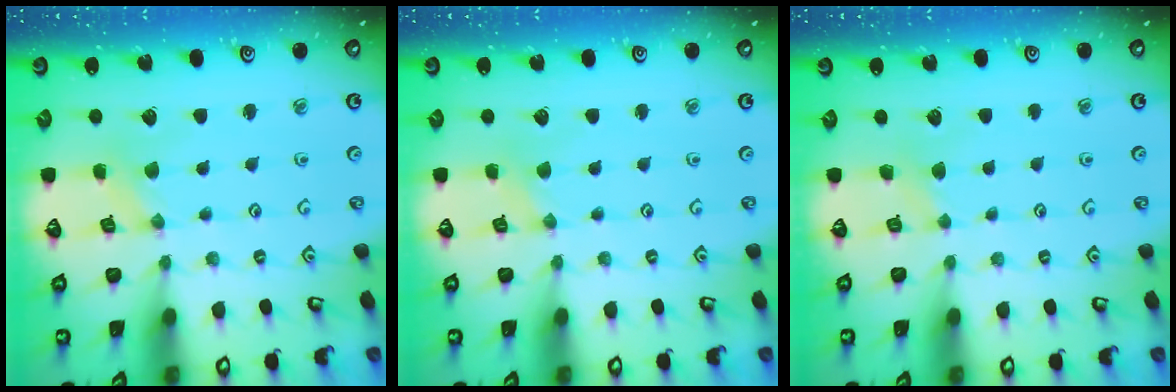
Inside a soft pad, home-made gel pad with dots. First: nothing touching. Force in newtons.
{"total": 0.0}
{"total": 2.5, "press": 2.4, "slide": 0.4}